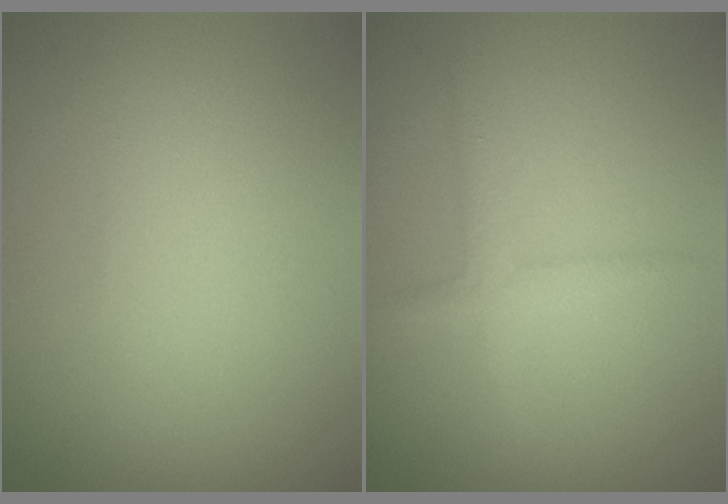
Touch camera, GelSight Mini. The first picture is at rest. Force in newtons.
{"total": 1.7, "press": 1.7, "slide": 0.0}